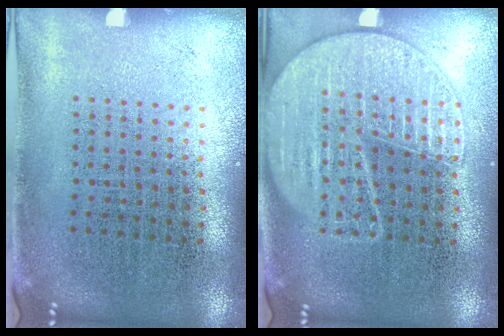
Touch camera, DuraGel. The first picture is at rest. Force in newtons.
{"total": 1.9, "press": 1.9, "slide": 0.2}